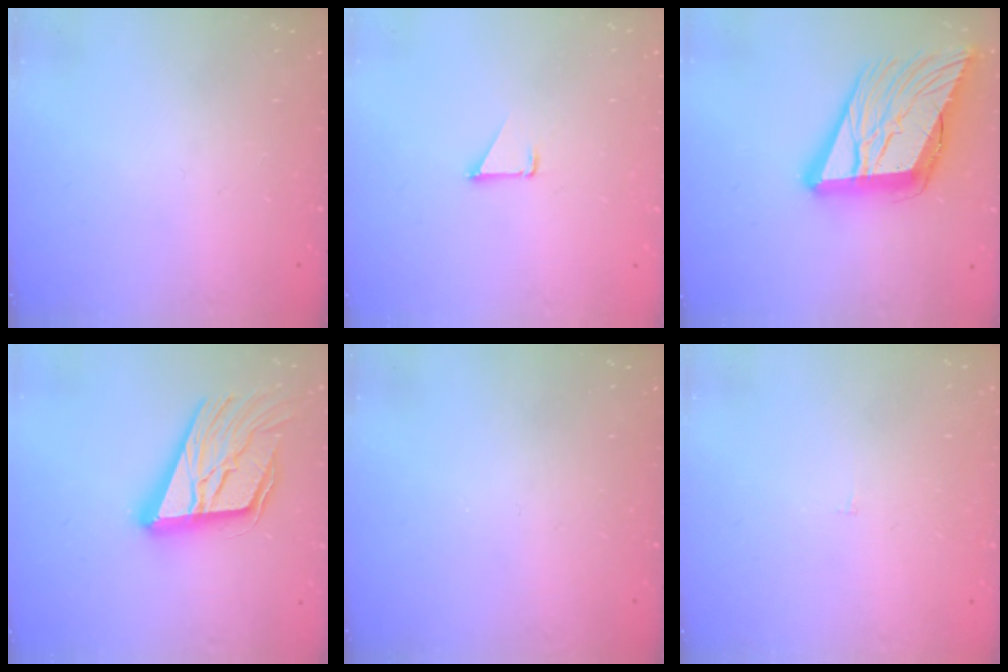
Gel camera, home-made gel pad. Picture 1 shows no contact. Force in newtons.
{"total": 1.1, "press": 1.1, "slide": 0.1}
{"total": 23.3, "press": 22.8, "slide": 5.1}
{"total": 23.6, "press": 23.1, "slide": 4.9}
{"total": 0.0}
{"total": 1.8, "press": 1.8, "slide": 0.1}